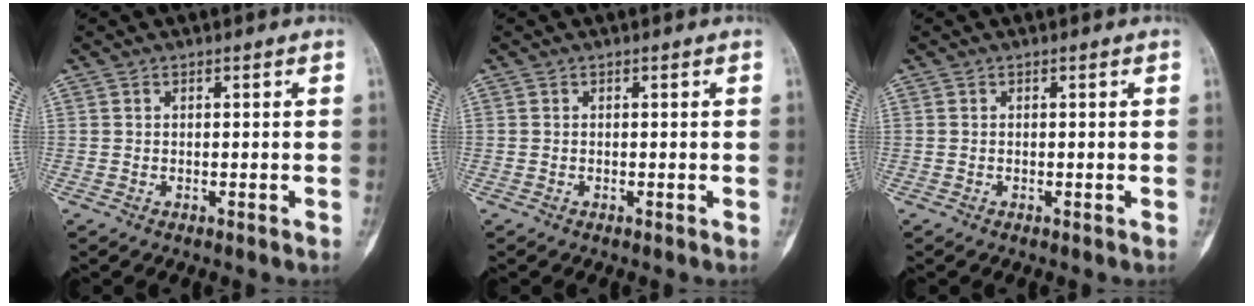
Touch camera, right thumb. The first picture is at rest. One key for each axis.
{"total": 0.0}
{"total": 0.0}